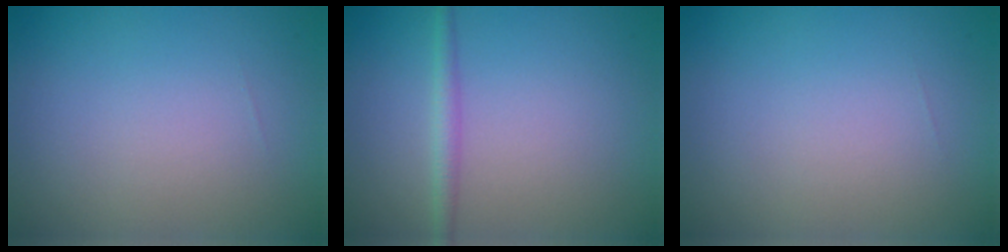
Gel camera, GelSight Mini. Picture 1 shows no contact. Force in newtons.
{"total": 1.7, "press": 1.7, "slide": 0.1}
{"total": 0.0}